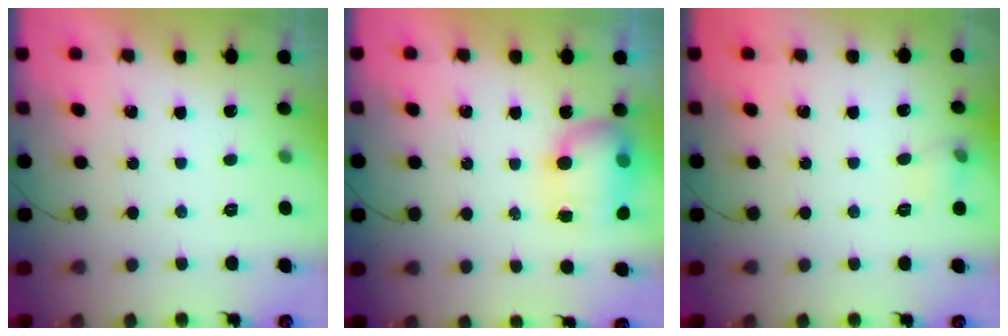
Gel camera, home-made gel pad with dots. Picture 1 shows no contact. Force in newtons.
{"total": 10.7, "press": 9.1, "slide": 5.6}
{"total": 5.5, "press": 5.3, "slide": 1.6}